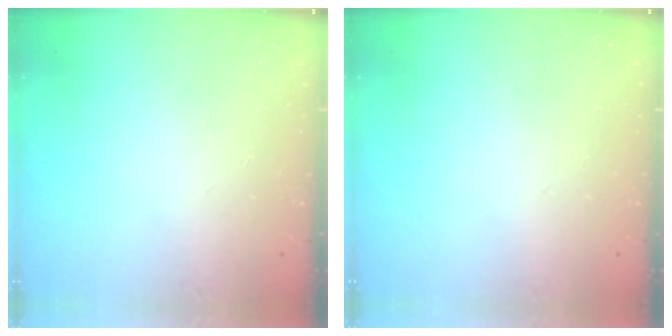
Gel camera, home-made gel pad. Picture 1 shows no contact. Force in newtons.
{"total": 0.0}